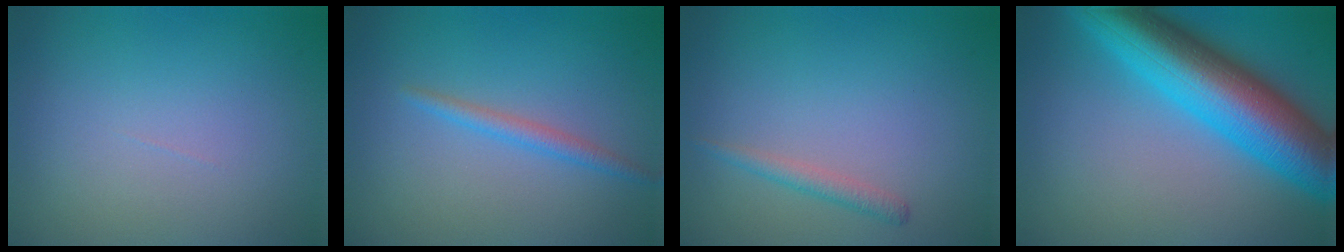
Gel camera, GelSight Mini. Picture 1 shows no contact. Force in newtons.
{"total": 1.6, "press": 1.6, "slide": 0.0}
{"total": 1.4, "press": 1.3, "slide": 0.1}
{"total": 11.7, "press": 11.7, "slide": 0.2}